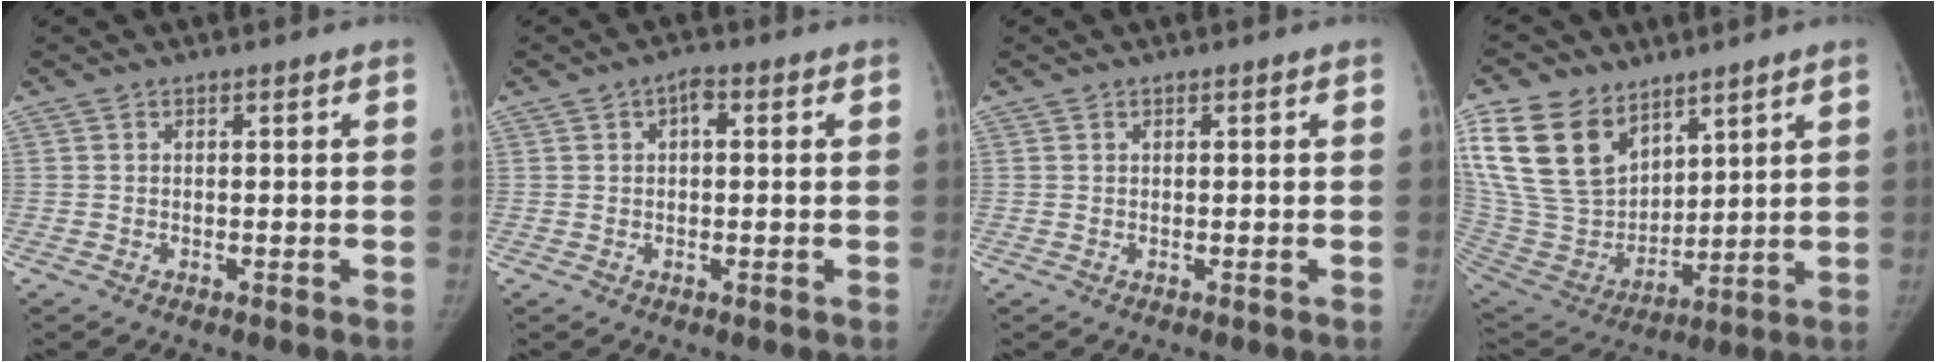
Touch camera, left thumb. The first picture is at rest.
{"total": 2.6, "force": [0.5, 1.7, 1.9], "torque": [-0.020, 0.008, 0.003]}
{"total": 0.0}
{"total": 22.3, "force": [11.9, 14.6, 11.8], "torque": [-0.237, -0.034, 0.241]}